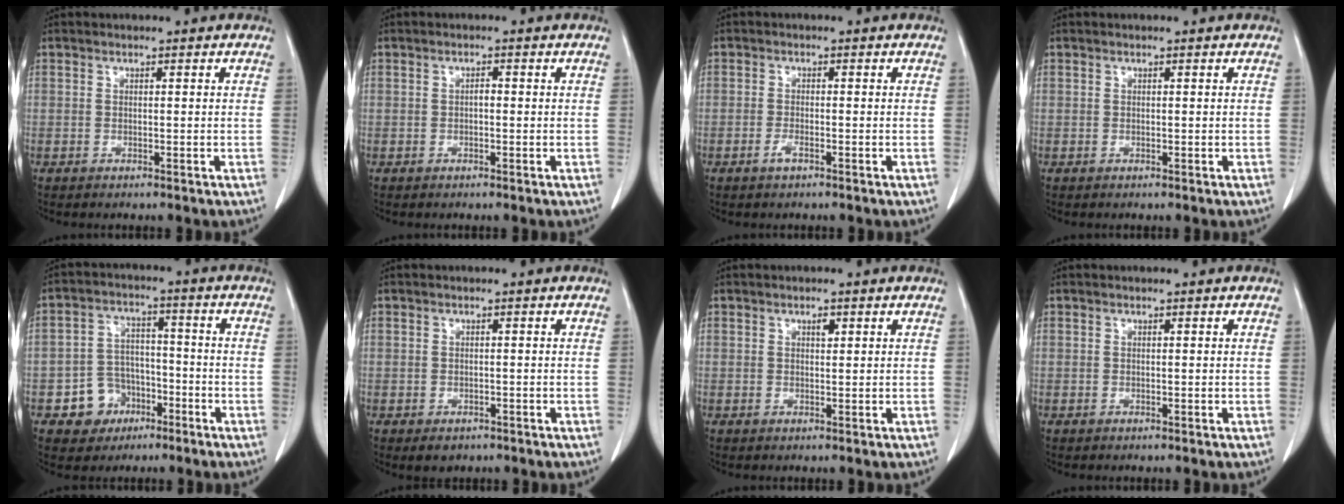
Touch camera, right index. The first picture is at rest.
{"total": 0.8, "force": [-0.1, 0.4, 0.7], "torque": [-0.011, 0.004, -0.003]}
{"total": 1.4, "force": [-0.9, 0.3, 1.1], "torque": [-0.021, 0.000, -0.017]}
{"total": 0.0}
{"total": 7.2, "force": [-3.4, 6.2, 1.5], "torque": [-0.023, 0.018, -0.048]}
{"total": 1.9, "force": [-1.1, 1.3, 0.7], "torque": [-0.008, 0.001, -0.007]}
{"total": 1.1, "force": [0.6, 0.5, 0.8], "torque": [-0.011, -0.002, 0.007]}
{"total": 0.0}